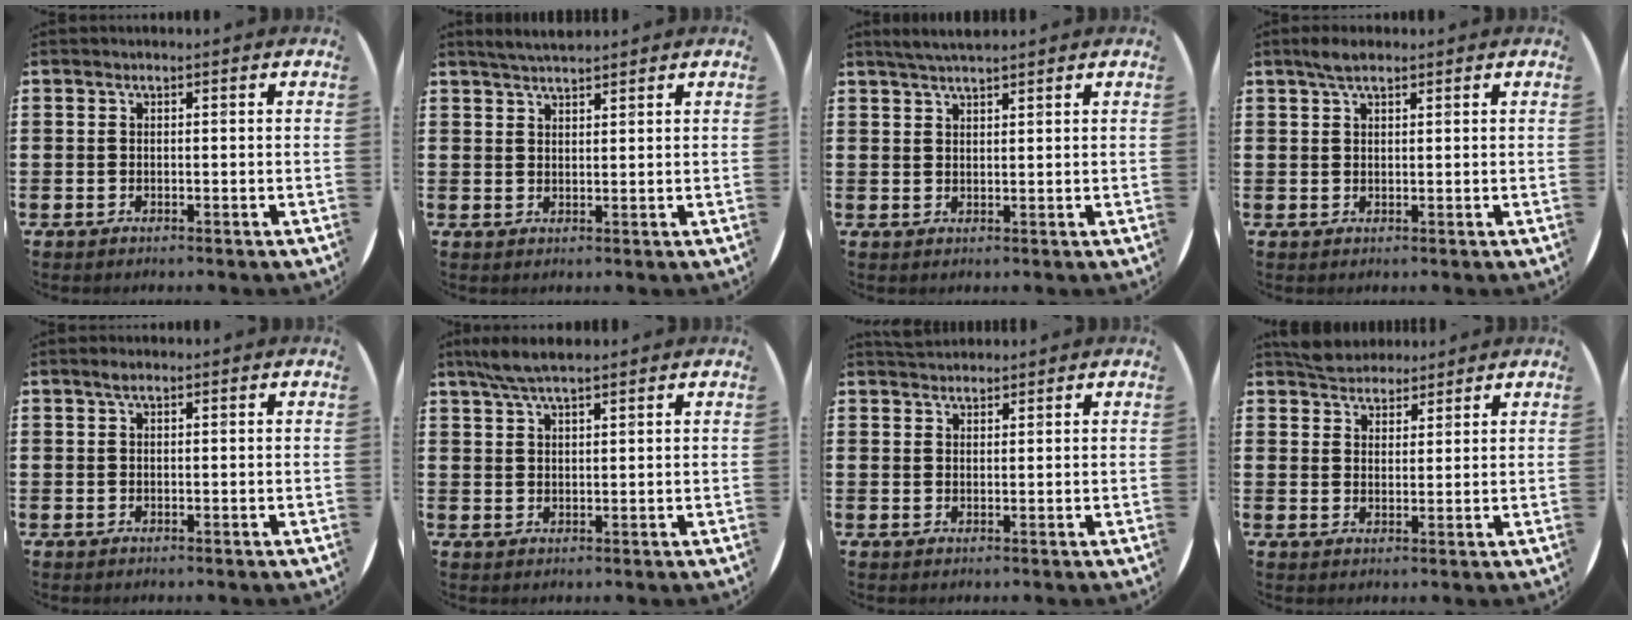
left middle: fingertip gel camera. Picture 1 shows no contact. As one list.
[{"total": 2.9, "force": [2.8, 0.3, 0.7], "torque": [-0.019, 0.000, 0.051]}, {"total": 2.8, "force": [2.6, 0.2, 1.0], "torque": [-0.023, 0.002, 0.048]}, {"total": 2.5, "force": [1.9, 0.8, 1.5], "torque": [-0.024, 0.003, 0.031]}, {"total": 0.9, "force": [0.5, 0.3, 0.7], "torque": [-0.013, 0.004, 0.008]}, {"total": 4.4, "force": [3.7, 0.7, 2.4], "torque": [-0.055, 0.001, 0.066]}, {"total": 1.9, "force": [1.8, 0.6, 0.0], "torque": [-0.002, 0.005, 0.035]}, {"total": 3.9, "force": [3.7, 1.2, 0.1], "torque": [-0.013, -0.003, 0.070]}]